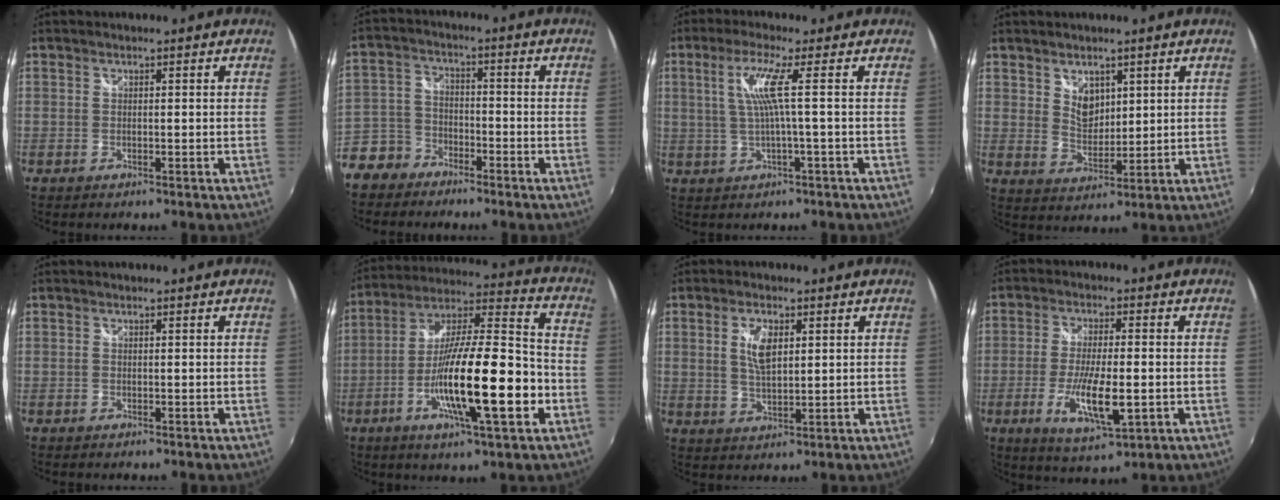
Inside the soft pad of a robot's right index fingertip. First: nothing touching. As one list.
[{"total": 10.4, "force": [-6.9, 7.0, 3.2], "torque": [-0.095, 0.015, -0.134]}, {"total": 5.4, "force": [0.7, -1.3, 5.2], "torque": [-0.101, 0.000, 0.022]}, {"total": 5.1, "force": [2.6, 3.5, 2.6], "torque": [-0.033, -0.002, 0.050]}, {"total": 0.0}, {"total": 21.3, "force": [-6.8, 3.9, 19.8], "torque": [-0.347, -0.006, -0.117]}, {"total": 5.7, "force": [1.7, 2.7, 4.7], "torque": [-0.086, 0.002, 0.033]}, {"total": 10.7, "force": [-2.9, 2.8, 9.9], "torque": [-0.192, -0.020, -0.050]}]